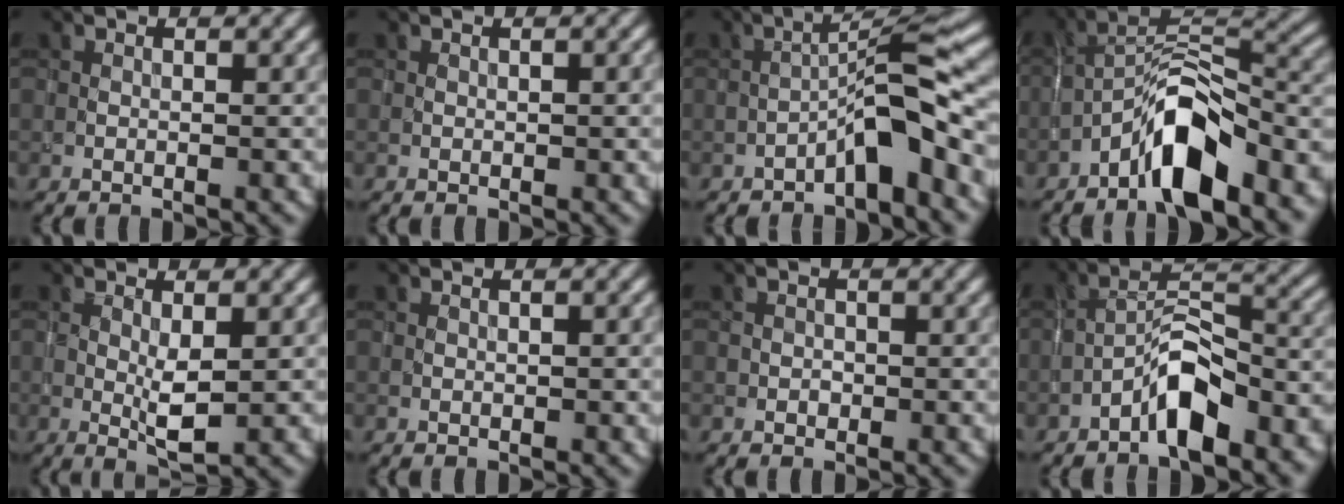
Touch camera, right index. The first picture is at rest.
{"total": 0.8, "force": [0.0, 0.5, 0.7], "torque": [-0.015, -0.001, 0.002]}
{"total": 5.4, "force": [-2.9, 0.9, 4.4], "torque": [-0.071, 0.028, -0.049]}
{"total": 9.6, "force": [-5.6, 3.4, 6.9], "torque": [-0.107, 0.019, -0.104]}
{"total": 2.5, "force": [0.2, 0.5, 2.4], "torque": [-0.051, -0.002, 0.006]}
{"total": 0.6, "force": [0.0, 0.4, 0.5], "torque": [-0.011, -0.002, 0.001]}
{"total": 0.7, "force": [-0.2, 0.6, 0.3], "torque": [-0.004, -0.002, -0.006]}
{"total": 7.2, "force": [-4.1, 2.7, 5.3], "torque": [-0.087, 0.016, -0.079]}